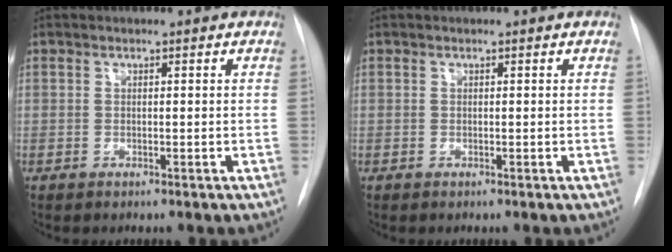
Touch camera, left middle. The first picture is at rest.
{"total": 0.0}